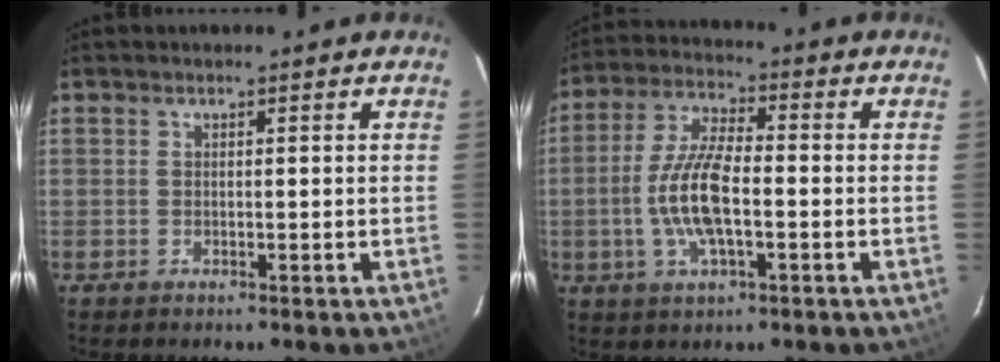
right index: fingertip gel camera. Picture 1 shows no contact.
{"total": 10.8, "force": [-2.4, 3.5, 9.9], "torque": [-0.205, 0.001, -0.049]}